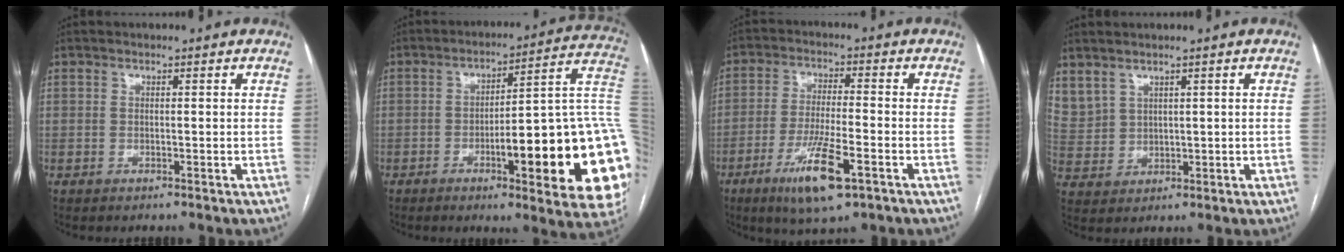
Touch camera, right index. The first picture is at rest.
{"total": 25.4, "force": [-4.9, 4.1, 24.6], "torque": [-0.218, 0.016, -0.060]}
{"total": 10.2, "force": [-5.2, 1.5, 8.6], "torque": [-0.161, -0.019, -0.088]}
{"total": 6.8, "force": [4.4, 4.5, 2.6], "torque": [-0.078, 0.012, 0.111]}